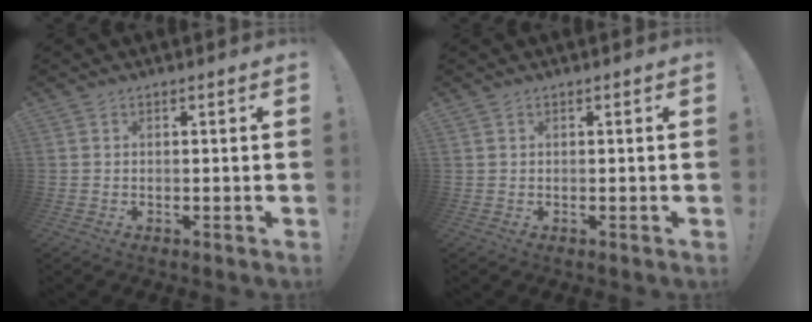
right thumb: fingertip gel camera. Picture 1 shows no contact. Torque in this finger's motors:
{"motor_torque": [-0.06, -0.14, 0.11, 0.10, 0.00]}